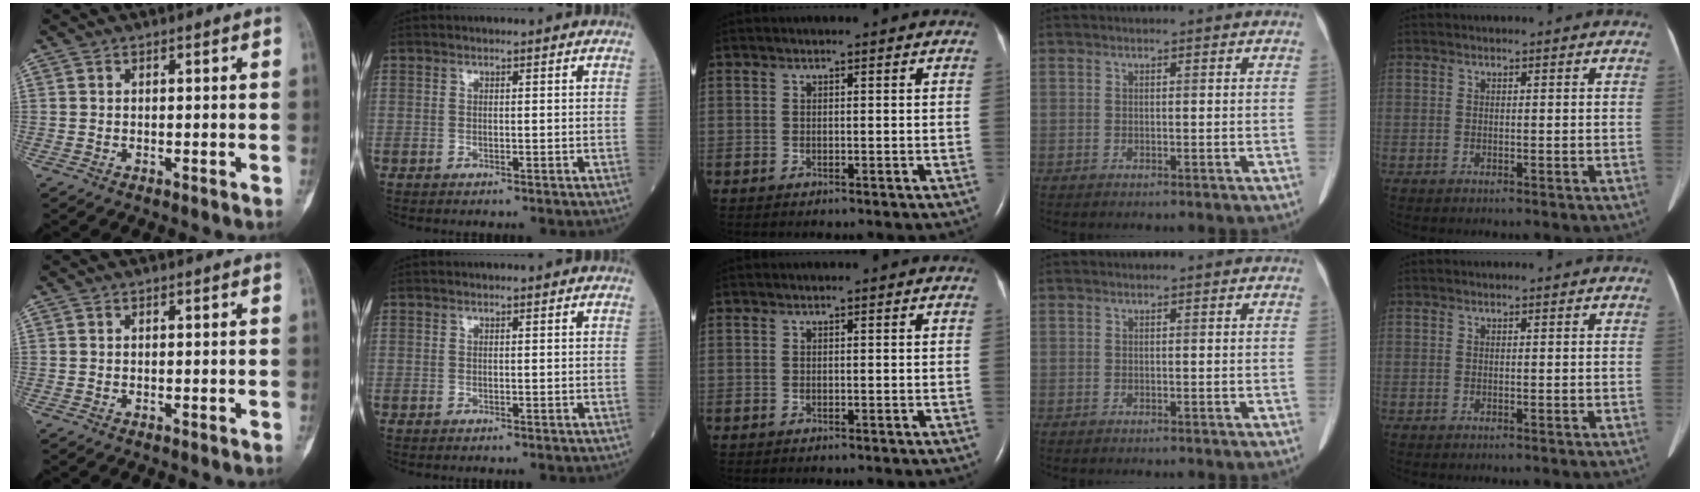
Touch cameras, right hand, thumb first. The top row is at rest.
{}